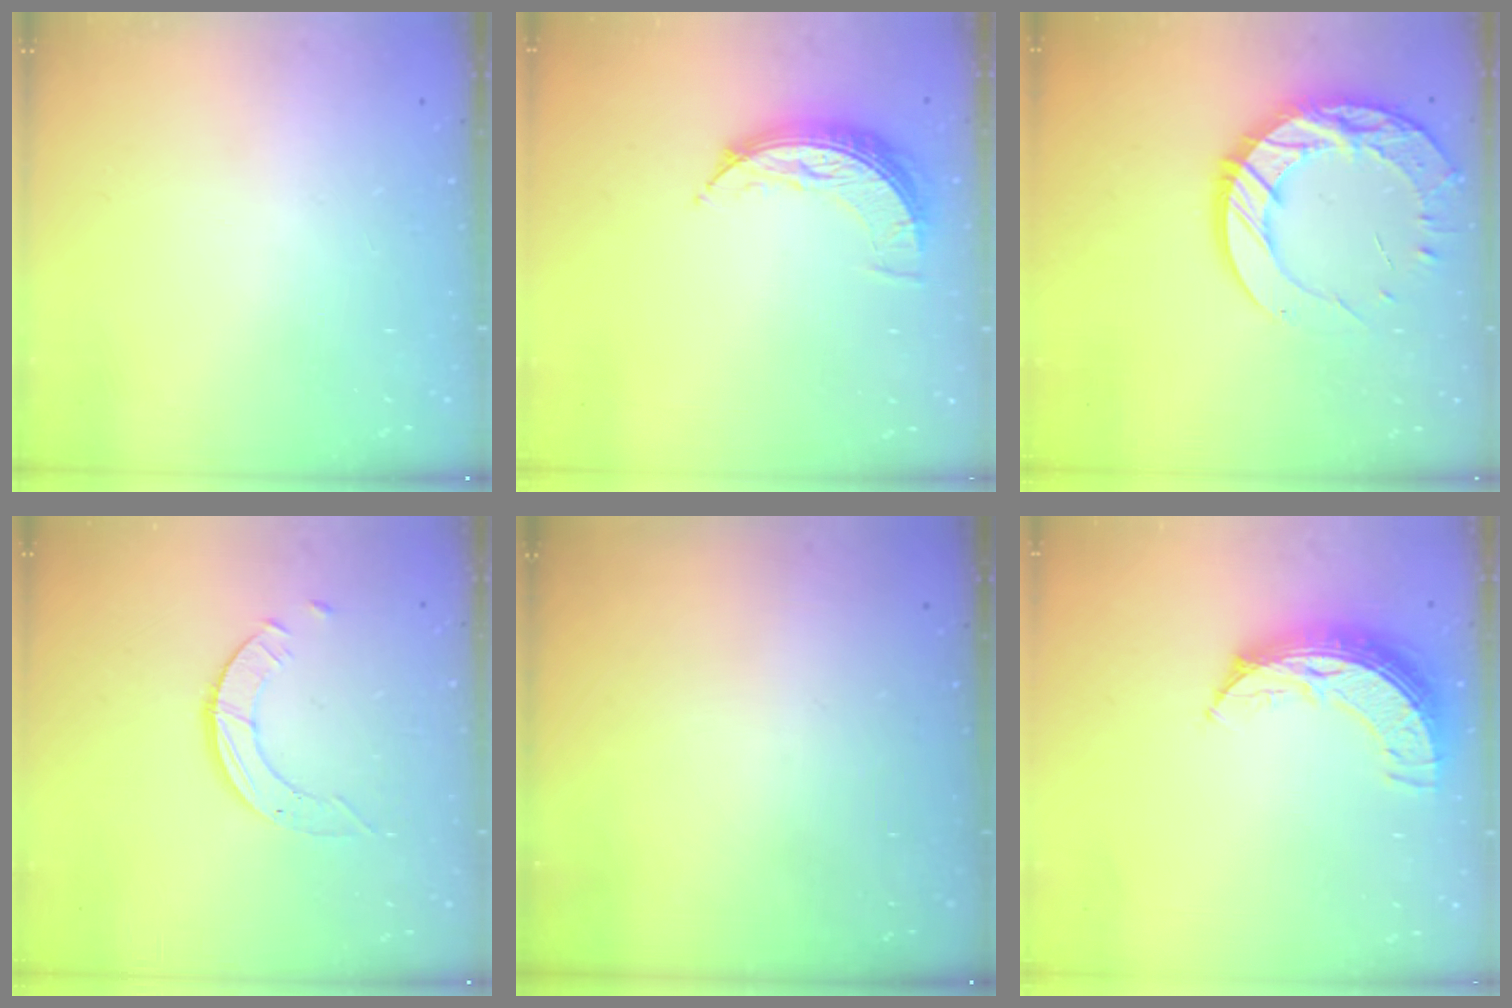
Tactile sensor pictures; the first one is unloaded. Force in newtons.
{"total": 7.8, "press": 7.8, "slide": 0.3}
{"total": 20.4, "press": 20.3, "slide": 1.7}
{"total": 3.6, "press": 3.5, "slide": 0.4}
{"total": 0.0}
{"total": 10.6, "press": 10.6, "slide": 1.0}